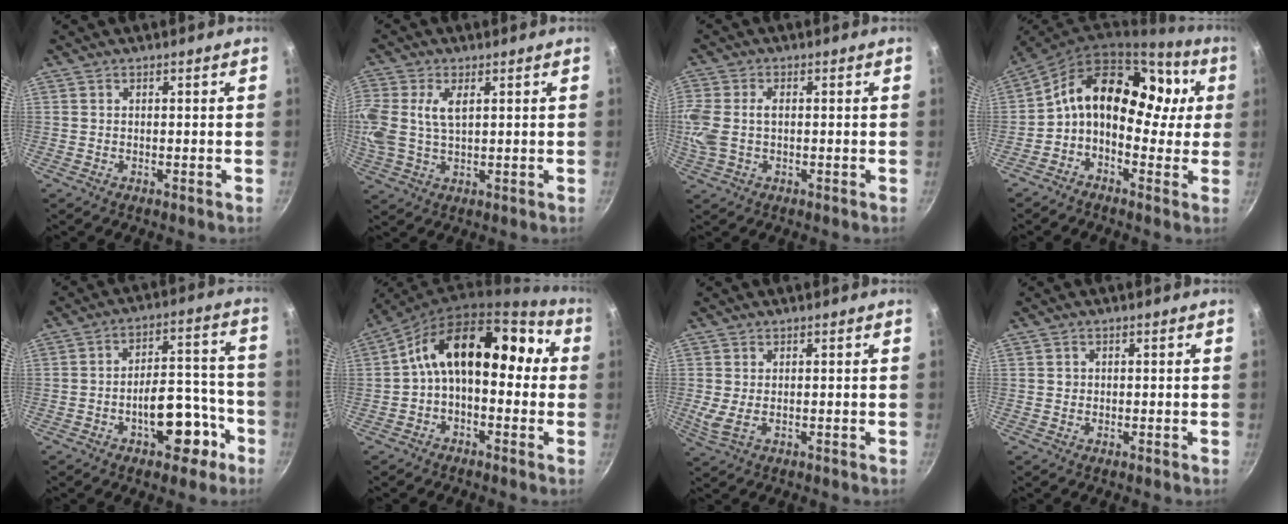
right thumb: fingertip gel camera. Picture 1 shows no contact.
{"total": 9.7, "force": [2.4, 5.5, 7.6], "torque": [-0.166, 0.006, 0.047]}
{"total": 7.8, "force": [0.2, 4.7, 6.2], "torque": [-0.132, 0.005, -0.001]}
{"total": 17.5, "force": [2.1, 12.2, 12.4], "torque": [-0.157, 0.046, 0.008]}
{"total": 12.5, "force": [-5.8, 6.6, 8.9], "torque": [-0.085, 0.067, -0.072]}
{"total": 13.8, "force": [0.3, 8.7, 10.7], "torque": [-0.135, 0.060, -0.020]}
{"total": 2.9, "force": [0.3, 1.2, 2.6], "torque": [-0.055, -0.007, 0.013]}
{"total": 0.6, "force": [0.1, 0.6, 0.1], "torque": [0.003, 0.002, 0.001]}